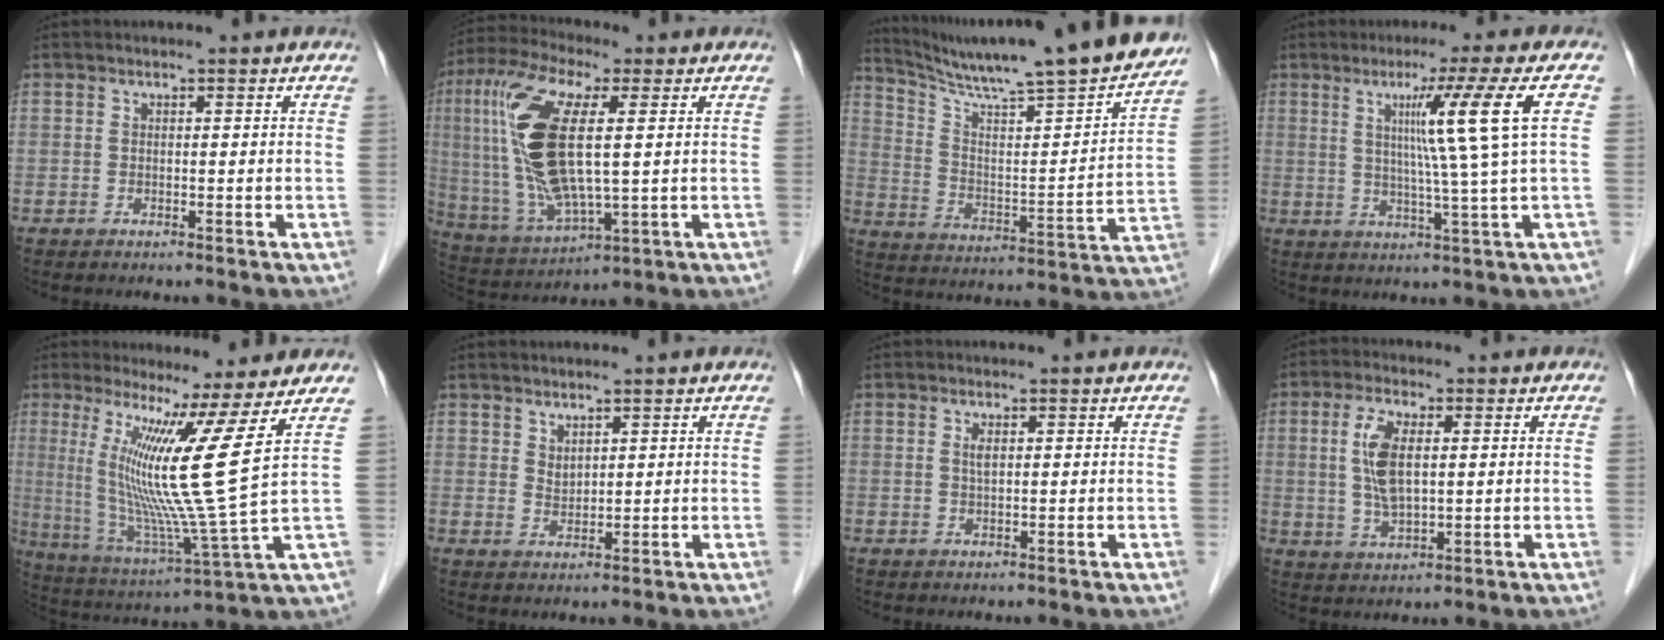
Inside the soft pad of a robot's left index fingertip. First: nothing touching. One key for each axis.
{"total": 16.3, "fx": 2.4, "fy": 4.2, "fz": 15.6, "tx": -0.345, "ty": 0.005, "tz": 0.050}
{"total": 23.1, "fx": 20.3, "fy": -0.1, "fz": 10.9, "tx": -0.182, "ty": -0.050, "tz": 0.298}
{"total": 10.3, "fx": 2.5, "fy": -2.8, "fz": 9.6, "tx": -0.153, "ty": 0.001, "tz": 0.051}
{"total": 13.8, "fx": 5.4, "fy": -3.8, "fz": 12.1, "tx": -0.226, "ty": -0.037, "tz": 0.101}
{"total": 1.8, "fx": 1.4, "fy": 0.8, "fz": 0.9, "tx": -0.018, "ty": -0.004, "tz": 0.032}
{"total": 1.2, "fx": 0.4, "fy": 0.2, "fz": 1.1, "tx": -0.028, "ty": 0.000, "tz": 0.007}
{"total": 7.3, "fx": 1.0, "fy": 2.7, "fz": 6.7, "tx": -0.150, "ty": 0.004, "tz": 0.024}